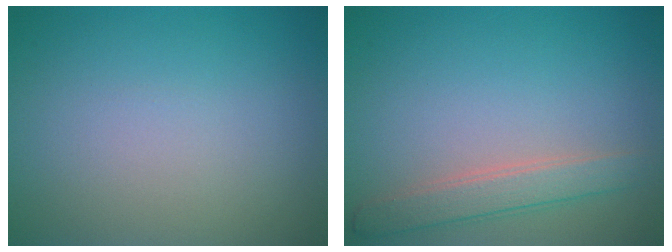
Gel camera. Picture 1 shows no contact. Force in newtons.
{"total": 2.6, "press": 2.6, "slide": 0.2}